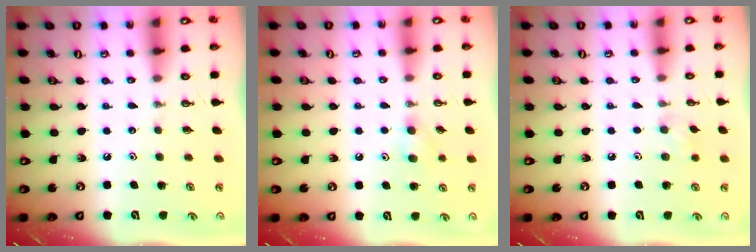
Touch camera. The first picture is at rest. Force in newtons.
{"total": 5.2, "press": 5.0, "slide": 1.2}
{"total": 6.4, "press": 6.3, "slide": 0.8}